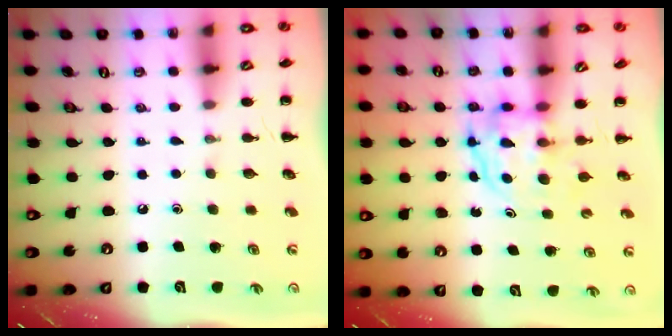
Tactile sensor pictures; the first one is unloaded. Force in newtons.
{"total": 3.7, "press": 3.7, "slide": 0.3}